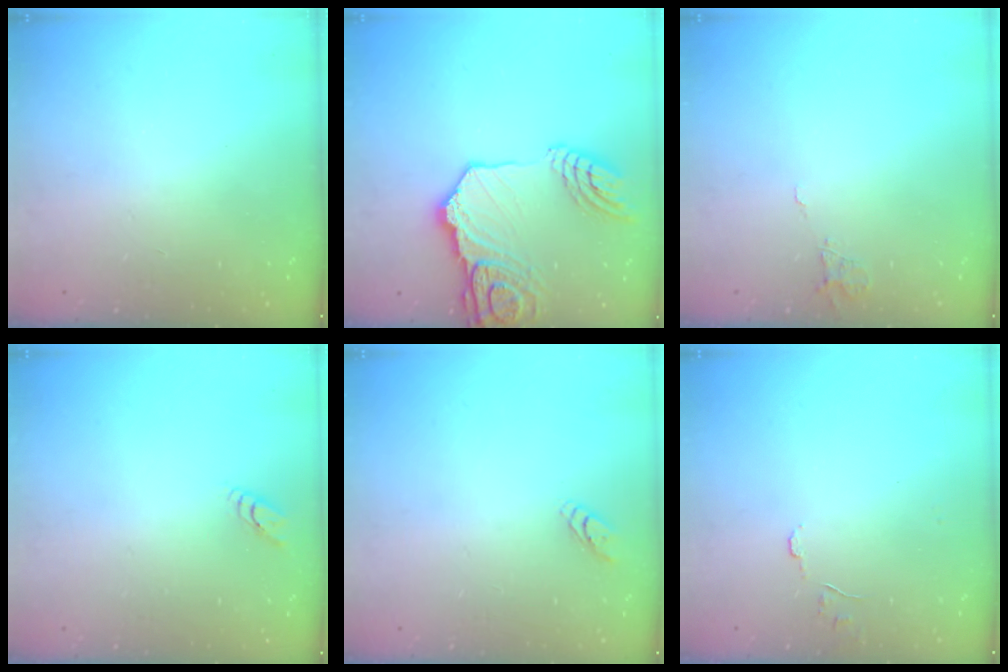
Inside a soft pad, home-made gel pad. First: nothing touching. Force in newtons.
{"total": 22.5, "press": 22.3, "slide": 2.6}
{"total": 6.2, "press": 6.2, "slide": 0.5}
{"total": 2.7, "press": 2.7, "slide": 0.3}
{"total": 2.8, "press": 2.8, "slide": 0.3}
{"total": 5.8, "press": 5.8, "slide": 0.4}